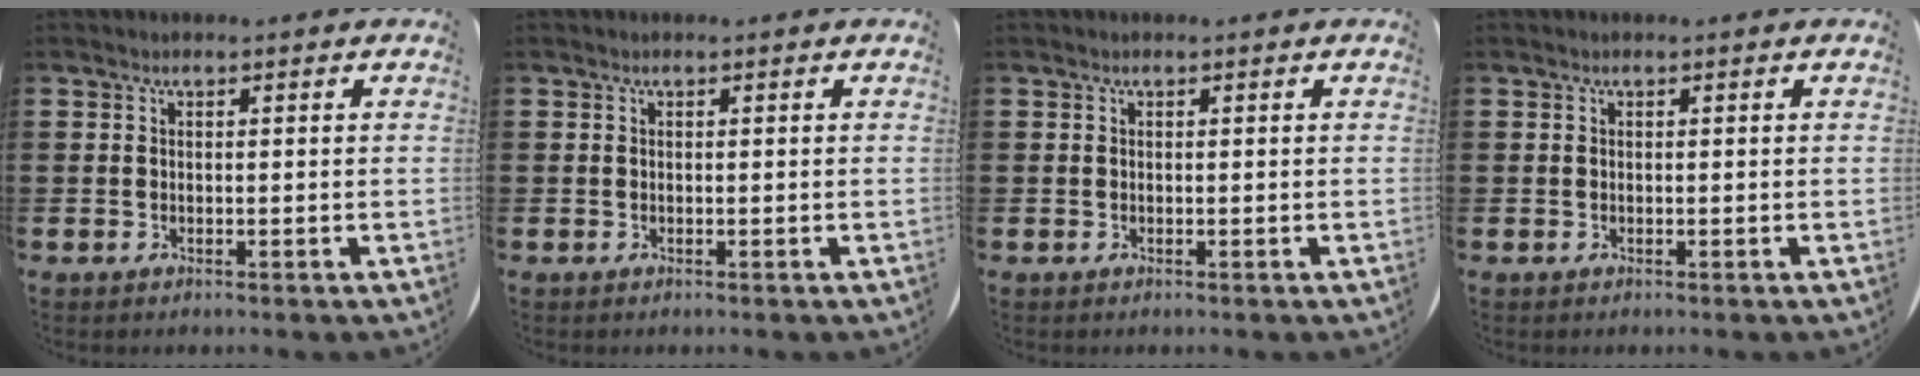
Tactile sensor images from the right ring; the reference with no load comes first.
{"total": 0.0}
{"total": 0.0}
{"total": 0.0}